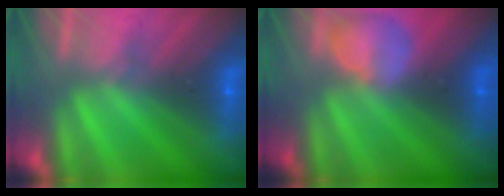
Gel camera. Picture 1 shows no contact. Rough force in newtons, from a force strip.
{"total": 2.4}